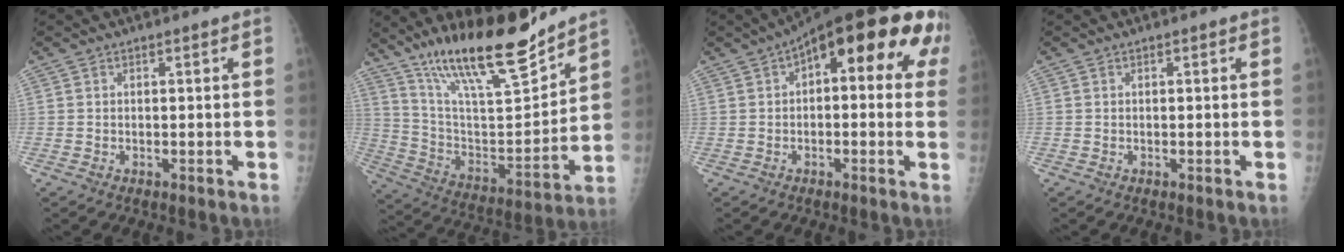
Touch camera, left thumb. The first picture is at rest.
{"total": 22.2, "force": [17.3, 4.7, 13.2], "torque": [-0.198, -0.091, 0.304]}
{"total": 19.3, "force": [5.8, 7.8, 16.6], "torque": [-0.205, 0.037, 0.065]}
{"total": 0.0}